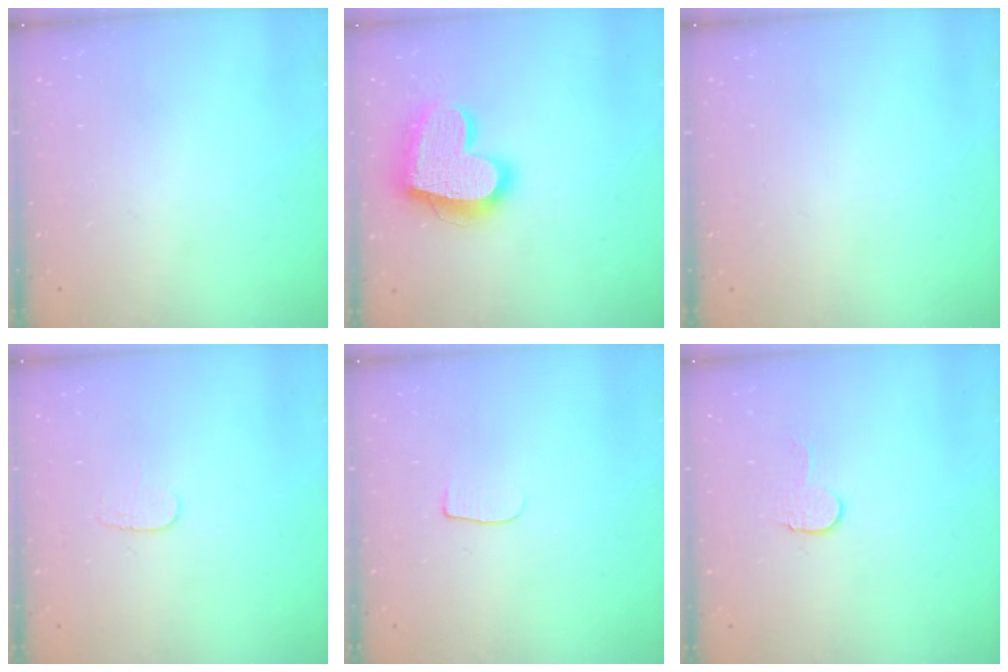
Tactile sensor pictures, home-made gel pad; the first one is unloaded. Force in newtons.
{"total": 20.5, "press": 20.4, "slide": 1.7}
{"total": 0.0}
{"total": 3.7, "press": 3.7, "slide": 0.4}
{"total": 4.5, "press": 4.4, "slide": 0.6}
{"total": 6.4, "press": 6.4, "slide": 0.6}